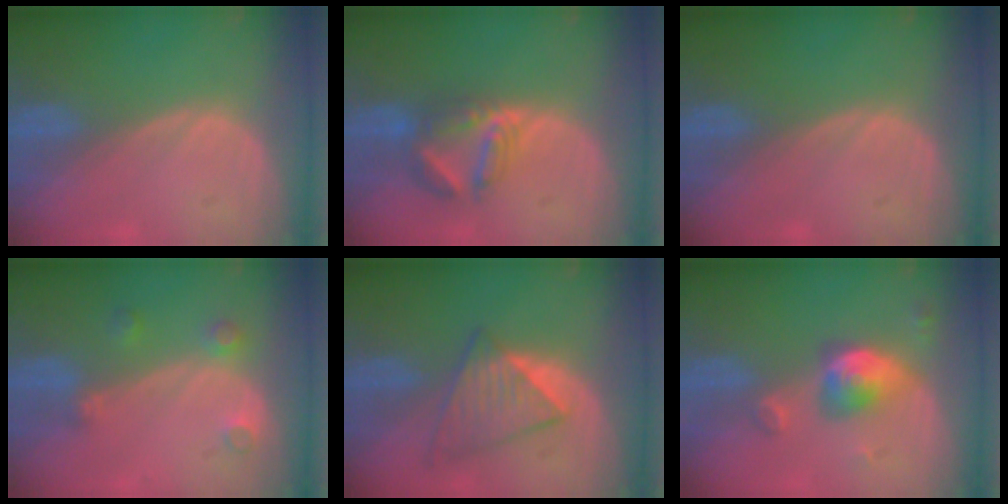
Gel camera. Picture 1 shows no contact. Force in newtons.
{"total": 6.0, "press": 6.0, "slide": 0.3}
{"total": 0.0}
{"total": 3.4, "press": 3.1, "slide": 1.3}
{"total": 6.3, "press": 6.3, "slide": 0.1}
{"total": 5.1, "press": 5.1, "slide": 0.2}